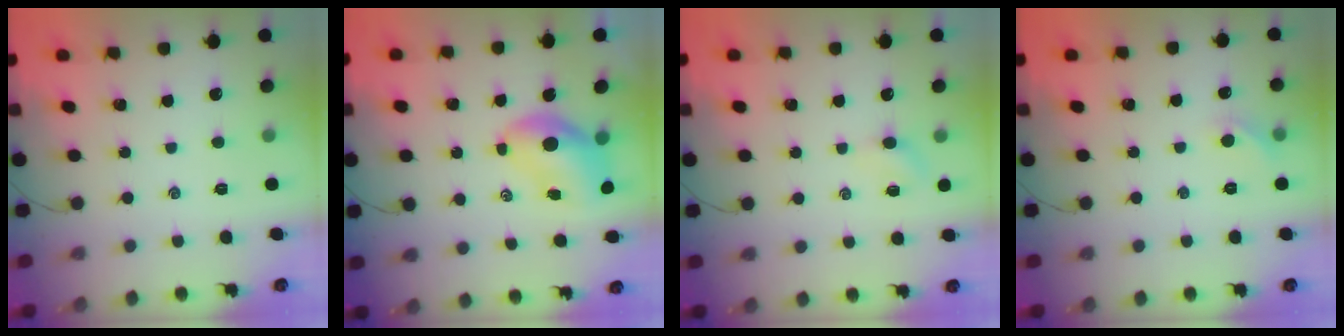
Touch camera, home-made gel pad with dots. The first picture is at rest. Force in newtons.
{"total": 8.4, "press": 8.2, "slide": 1.7}
{"total": 2.3, "press": 2.2, "slide": 0.7}
{"total": 5.3, "press": 5.1, "slide": 1.3}